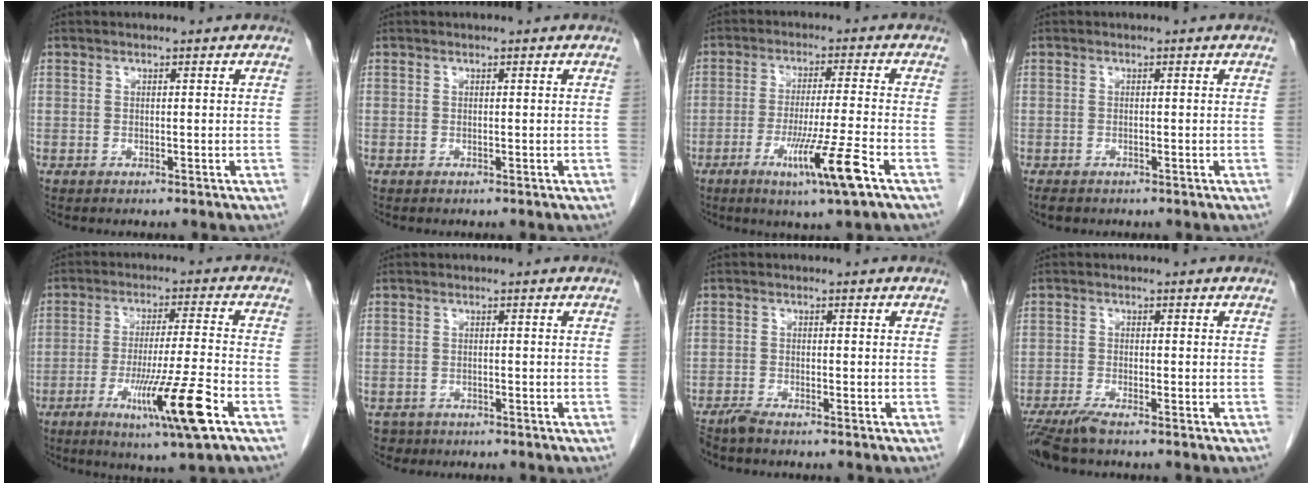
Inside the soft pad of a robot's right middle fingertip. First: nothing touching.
{"total": 0.0}
{"total": 9.4, "force": [-4.5, -1.3, 8.1], "torque": [-0.144, -0.027, -0.082]}
{"total": 1.5, "force": [-1.2, 0.6, 0.7], "torque": [-0.017, -0.004, -0.015]}
{"total": 12.0, "force": [-5.5, -1.1, 10.6], "torque": [-0.188, -0.027, -0.093]}
{"total": 1.9, "force": [-1.4, 1.3, -0.1], "torque": [-0.005, 0.004, -0.022]}
{"total": 2.0, "force": [-1.8, 0.0, 0.8], "torque": [-0.022, -0.006, -0.037]}
{"total": 4.4, "force": [-3.6, 0.1, 2.7], "torque": [-0.049, -0.012, -0.068]}